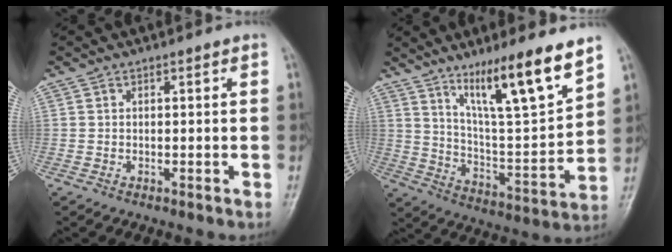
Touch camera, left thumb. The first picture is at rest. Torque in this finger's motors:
{"motor_torque": [0.58, 0.33, 1.49, -1.28, 0.25]}